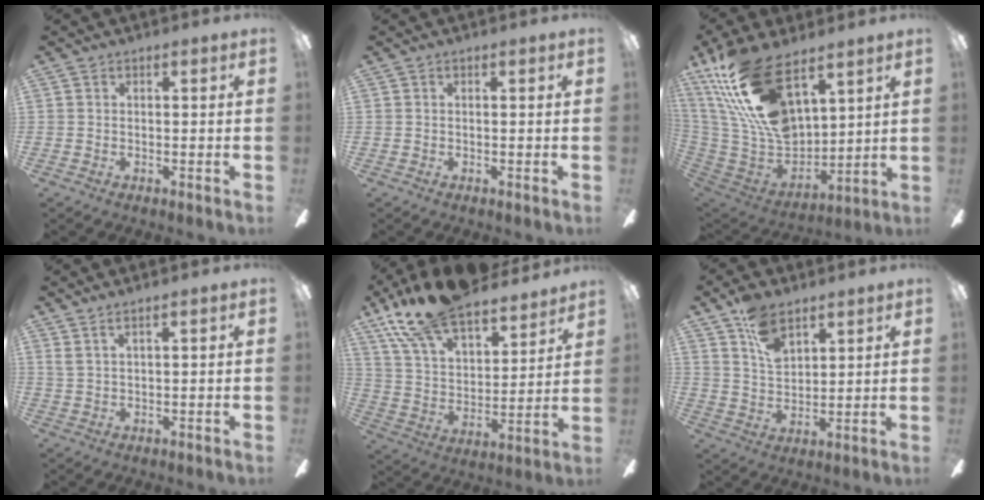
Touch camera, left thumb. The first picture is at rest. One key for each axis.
{"total": 0.0}
{"total": 24.3, "fx": 13.3, "fy": 11.8, "fz": 16.6, "tx": -0.346, "ty": -0.070, "tz": 0.240}
{"total": 2.0, "fx": 1.8, "fy": -0.1, "fz": 1.0, "tx": -0.025, "ty": -0.002, "tz": 0.033}
{"total": 18.8, "fx": 15.6, "fy": 6.5, "fz": 8.3, "tx": -0.168, "ty": -0.102, "tz": 0.283}
{"total": 9.5, "fx": 6.3, "fy": 5.1, "fz": 5.0, "tx": -0.090, "ty": -0.022, "tz": 0.116}